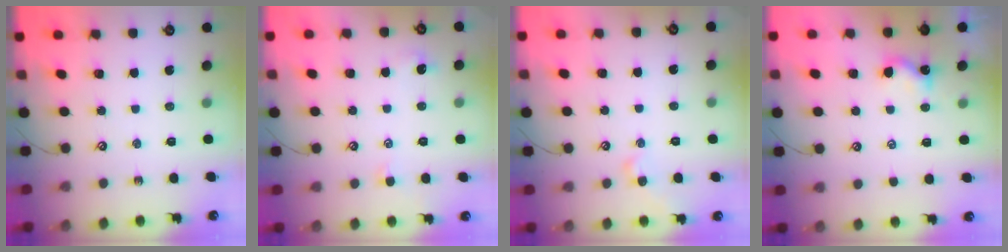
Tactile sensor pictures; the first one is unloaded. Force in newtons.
{"total": 0.5, "press": 0.1, "slide": 0.5}
{"total": 1.8, "press": 1.8, "slide": 0.3}
{"total": 1.7, "press": 1.7, "slide": 0.2}